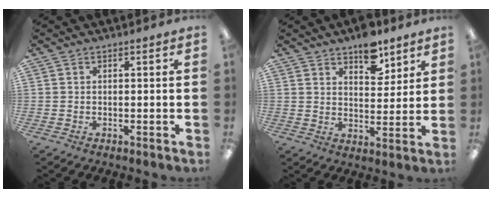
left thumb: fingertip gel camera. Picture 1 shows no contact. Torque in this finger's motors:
{"motor_torque": [1.16, 0.63, 0.88, -0.92, 0.03]}